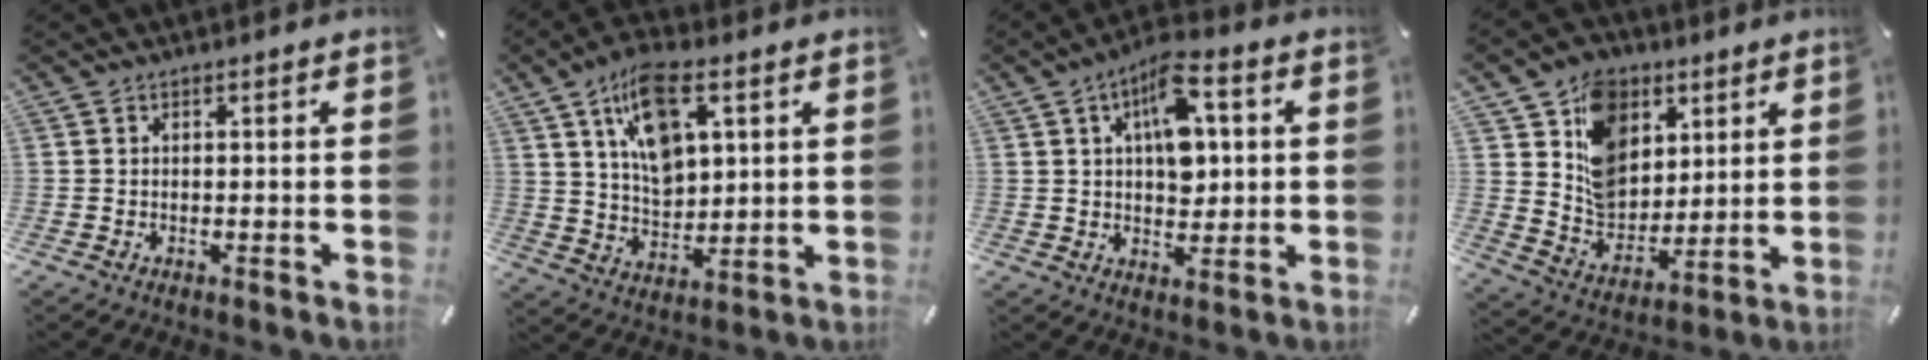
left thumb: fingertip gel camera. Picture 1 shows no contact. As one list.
[{"total": 12.7, "force": [6.0, 7.2, 8.6], "torque": [-0.140, -0.011, 0.108]}, {"total": 11.6, "force": [3.5, 6.9, 8.6], "torque": [-0.112, -0.008, 0.059]}, {"total": 13.5, "force": [5.7, 11.1, 5.2], "torque": [-0.096, -0.031, 0.117]}]